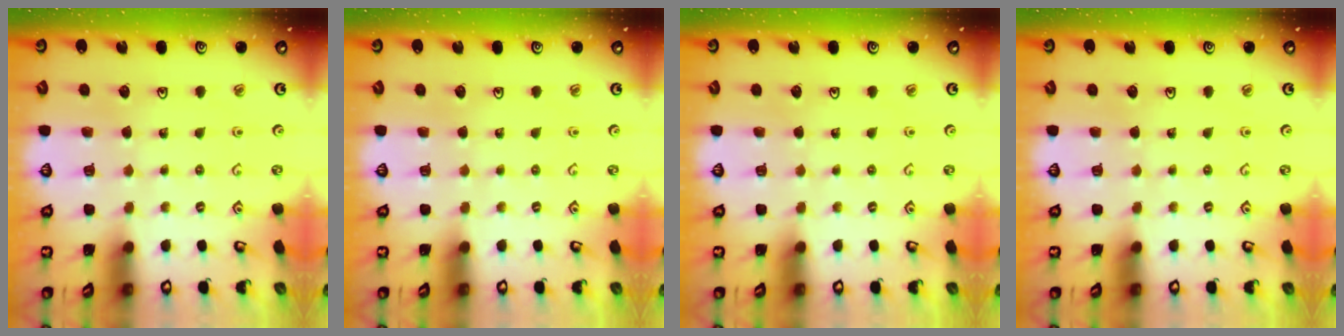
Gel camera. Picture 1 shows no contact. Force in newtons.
{"total": 0.0}
{"total": 0.0}
{"total": 0.0}